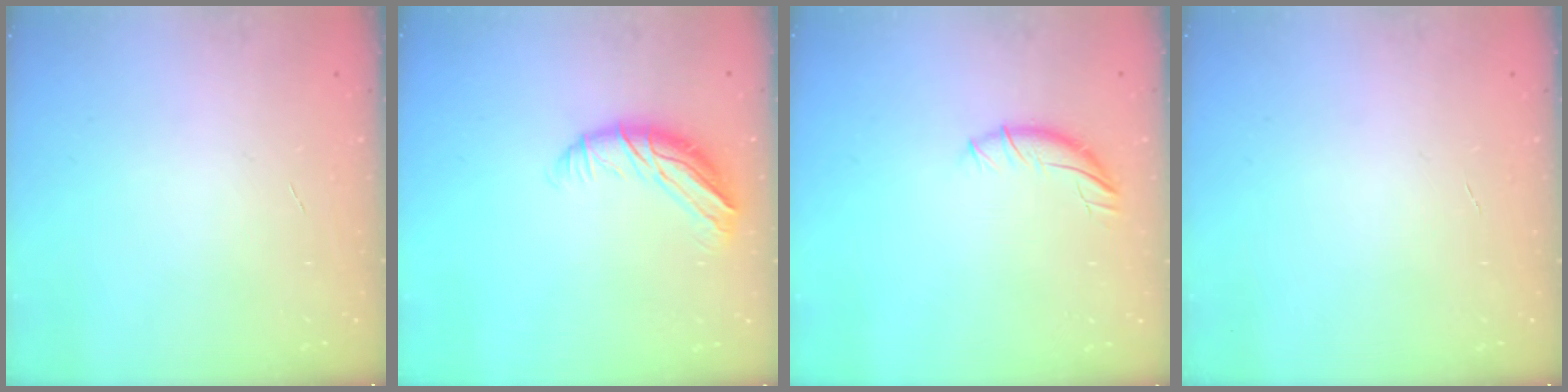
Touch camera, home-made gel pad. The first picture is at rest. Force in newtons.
{"total": 10.3, "press": 10.2, "slide": 0.8}
{"total": 6.6, "press": 6.6, "slide": 0.5}
{"total": 0.0}